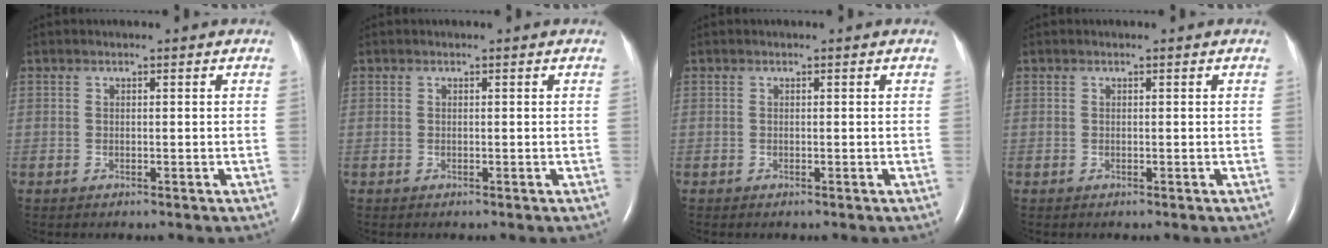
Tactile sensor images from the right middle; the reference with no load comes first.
{"total": 0.0}
{"total": 0.0}
{"total": 0.0}